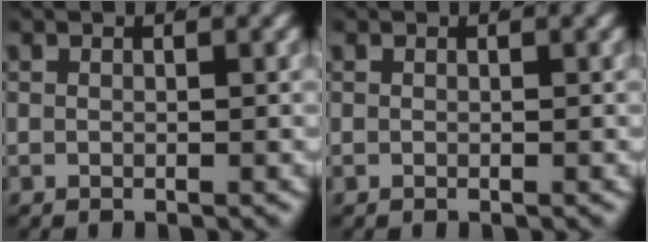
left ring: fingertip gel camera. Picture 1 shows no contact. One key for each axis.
{"total": 0.0}